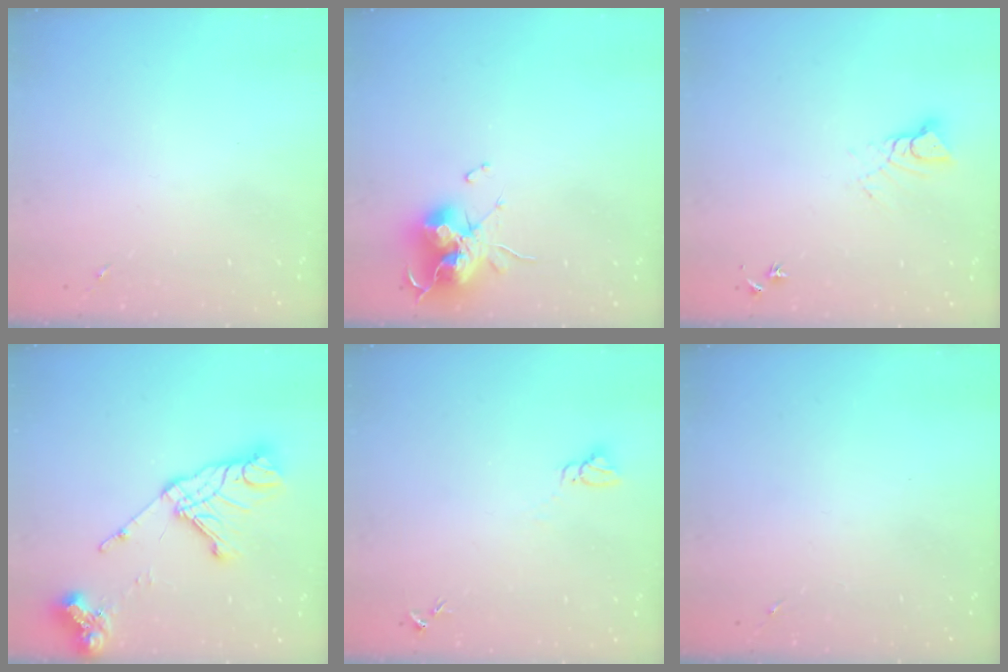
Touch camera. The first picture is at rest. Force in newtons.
{"total": 14.9, "press": 14.9, "slide": 0.9}
{"total": 4.0, "press": 4.0, "slide": 0.3}
{"total": 17.5, "press": 17.4, "slide": 2.2}
{"total": 3.9, "press": 3.8, "slide": 0.3}
{"total": 0.0}